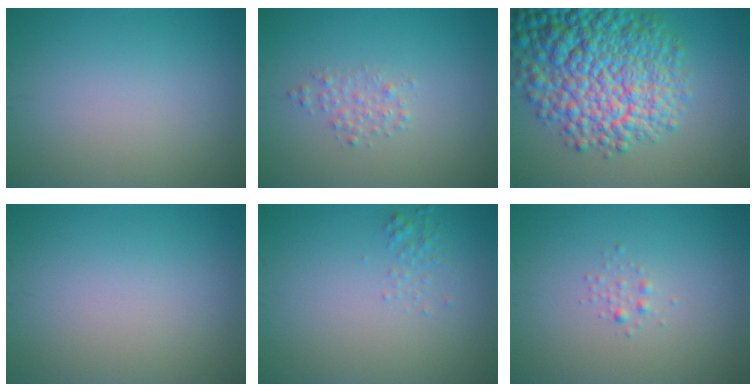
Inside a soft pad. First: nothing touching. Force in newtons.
{"total": 1.4, "press": 1.4, "slide": 0.0}
{"total": 13.4, "press": 13.4, "slide": 0.4}
{"total": 0.0}
{"total": 1.0, "press": 1.0, "slide": 0.0}
{"total": 0.8, "press": 0.8, "slide": 0.0}